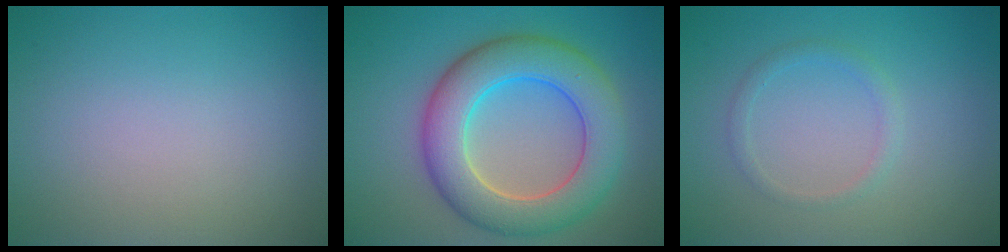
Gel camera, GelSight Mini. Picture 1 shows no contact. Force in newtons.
{"total": 8.4, "press": 8.4, "slide": 0.6}
{"total": 1.3, "press": 1.3, "slide": 0.1}